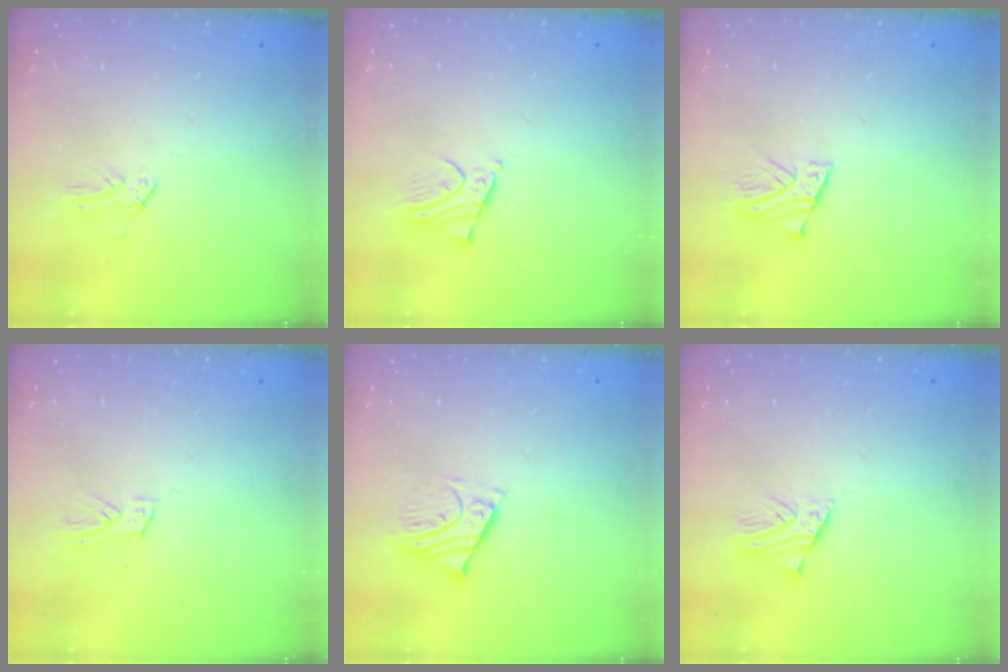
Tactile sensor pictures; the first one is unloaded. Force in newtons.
{"total": 1.9, "press": 1.9, "slide": 0.3}
{"total": 1.7, "press": 1.7, "slide": 0.1}
{"total": 6.2, "press": 6.1, "slide": 0.4}
{"total": 4.4, "press": 4.4, "slide": 0.3}
{"total": 1.8, "press": 1.8, "slide": 0.1}